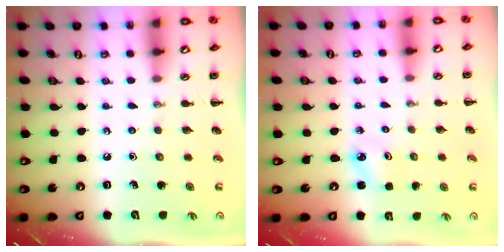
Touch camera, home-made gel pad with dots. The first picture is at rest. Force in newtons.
{"total": 1.9, "press": 1.9, "slide": 0.4}